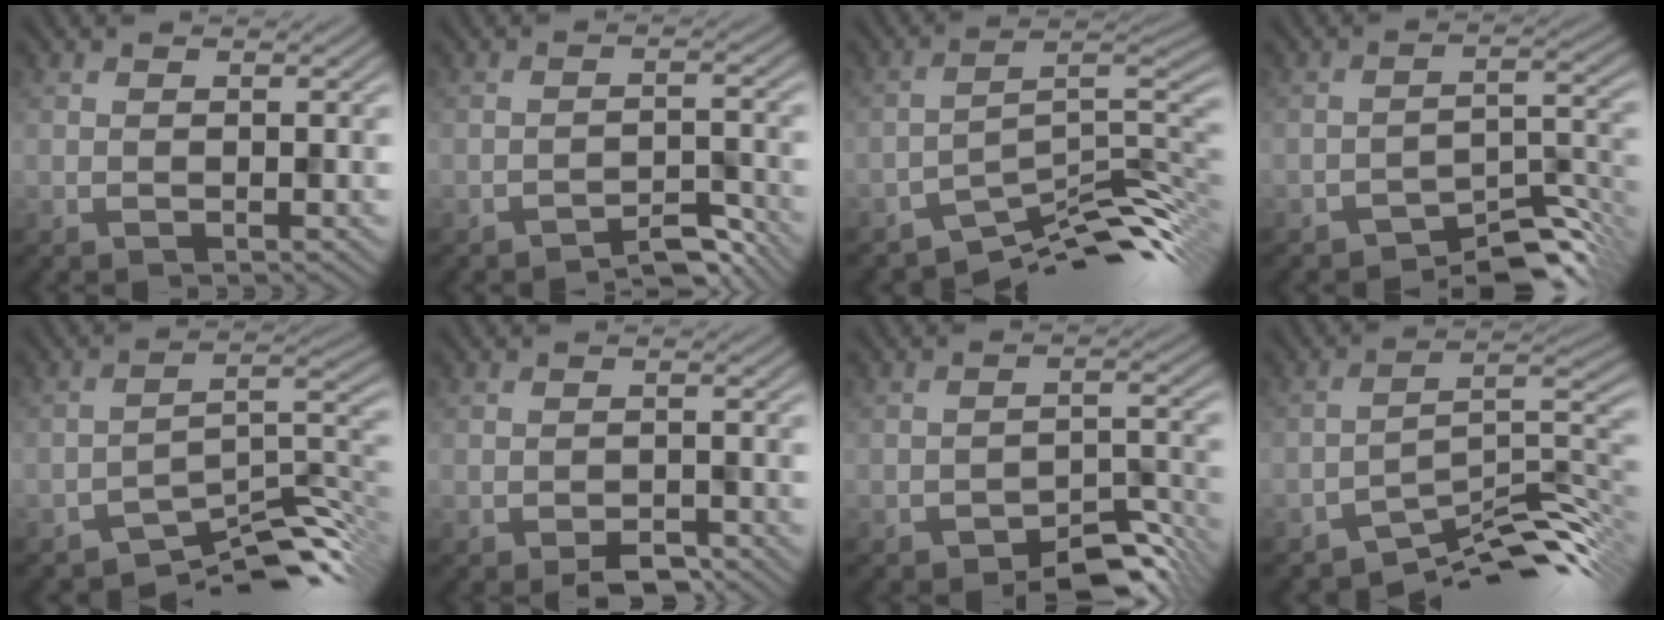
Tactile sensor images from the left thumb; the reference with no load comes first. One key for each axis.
{"total": 3.3, "fx": -3.1, "fy": 0.5, "fz": 1.1, "tx": -0.011, "ty": 0.012, "tz": -0.052}
{"total": 11.1, "fx": -8.6, "fy": 3.0, "fz": 6.3, "tx": -0.086, "ty": 0.000, "tz": -0.150}
{"total": 6.7, "fx": -5.8, "fy": 1.8, "fz": 2.8, "tx": -0.027, "ty": 0.007, "tz": -0.097}
{"total": 9.3, "fx": -7.7, "fy": 2.4, "fz": 4.7, "tx": -0.059, "ty": 0.006, "tz": -0.138}
{"total": 2.4, "fx": -2.0, "fy": 0.9, "fz": 1.1, "tx": -0.015, "ty": 0.001, "tz": -0.032}
{"total": 5.9, "fx": -4.6, "fy": 2.3, "fz": 3.0, "tx": -0.034, "ty": 0.005, "tz": -0.070}
{"total": 10.2, "fx": -8.2, "fy": 2.4, "fz": 5.6, "tx": -0.074, "ty": 0.002, "tz": -0.144}